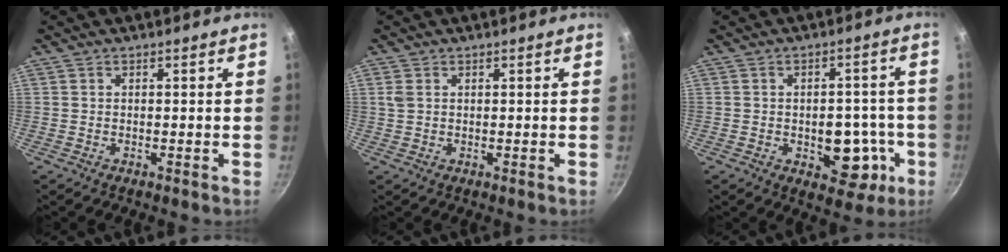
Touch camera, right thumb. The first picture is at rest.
{"total": 2.0, "force": [0.7, 1.4, 1.2], "torque": [-0.025, 0.003, 0.016]}
{"total": 10.5, "force": [-2.9, 6.6, 7.7], "torque": [-0.060, 0.019, -0.032]}